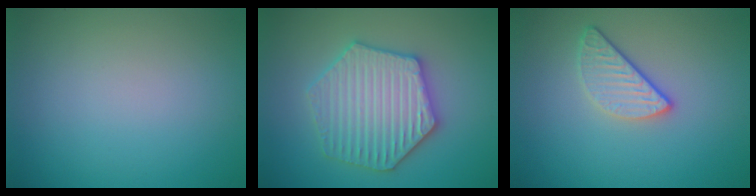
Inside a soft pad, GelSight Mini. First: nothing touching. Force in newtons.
{"total": 6.3, "press": 6.2, "slide": 1.2}
{"total": 2.7, "press": 2.3, "slide": 1.3}